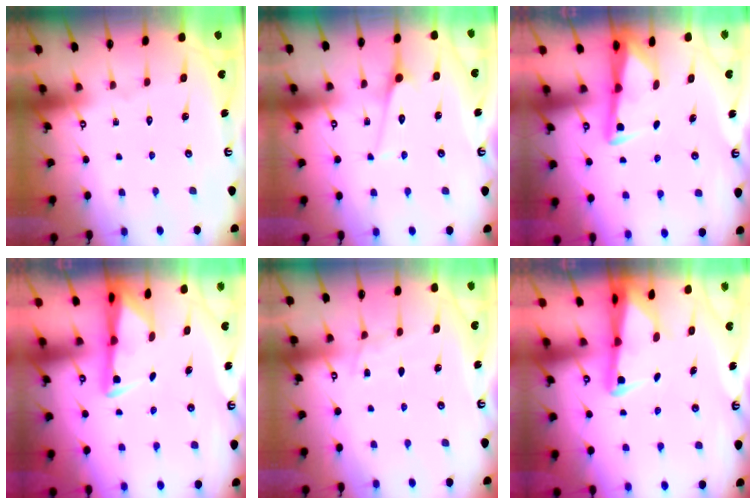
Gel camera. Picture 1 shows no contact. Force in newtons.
{"total": 5.0, "press": 5.0, "slide": 0.5}
{"total": 2.9, "press": 2.9, "slide": 0.4}
{"total": 3.0, "press": 3.0, "slide": 0.5}
{"total": 5.6, "press": 5.5, "slide": 0.6}
{"total": 2.7, "press": 2.7, "slide": 0.4}